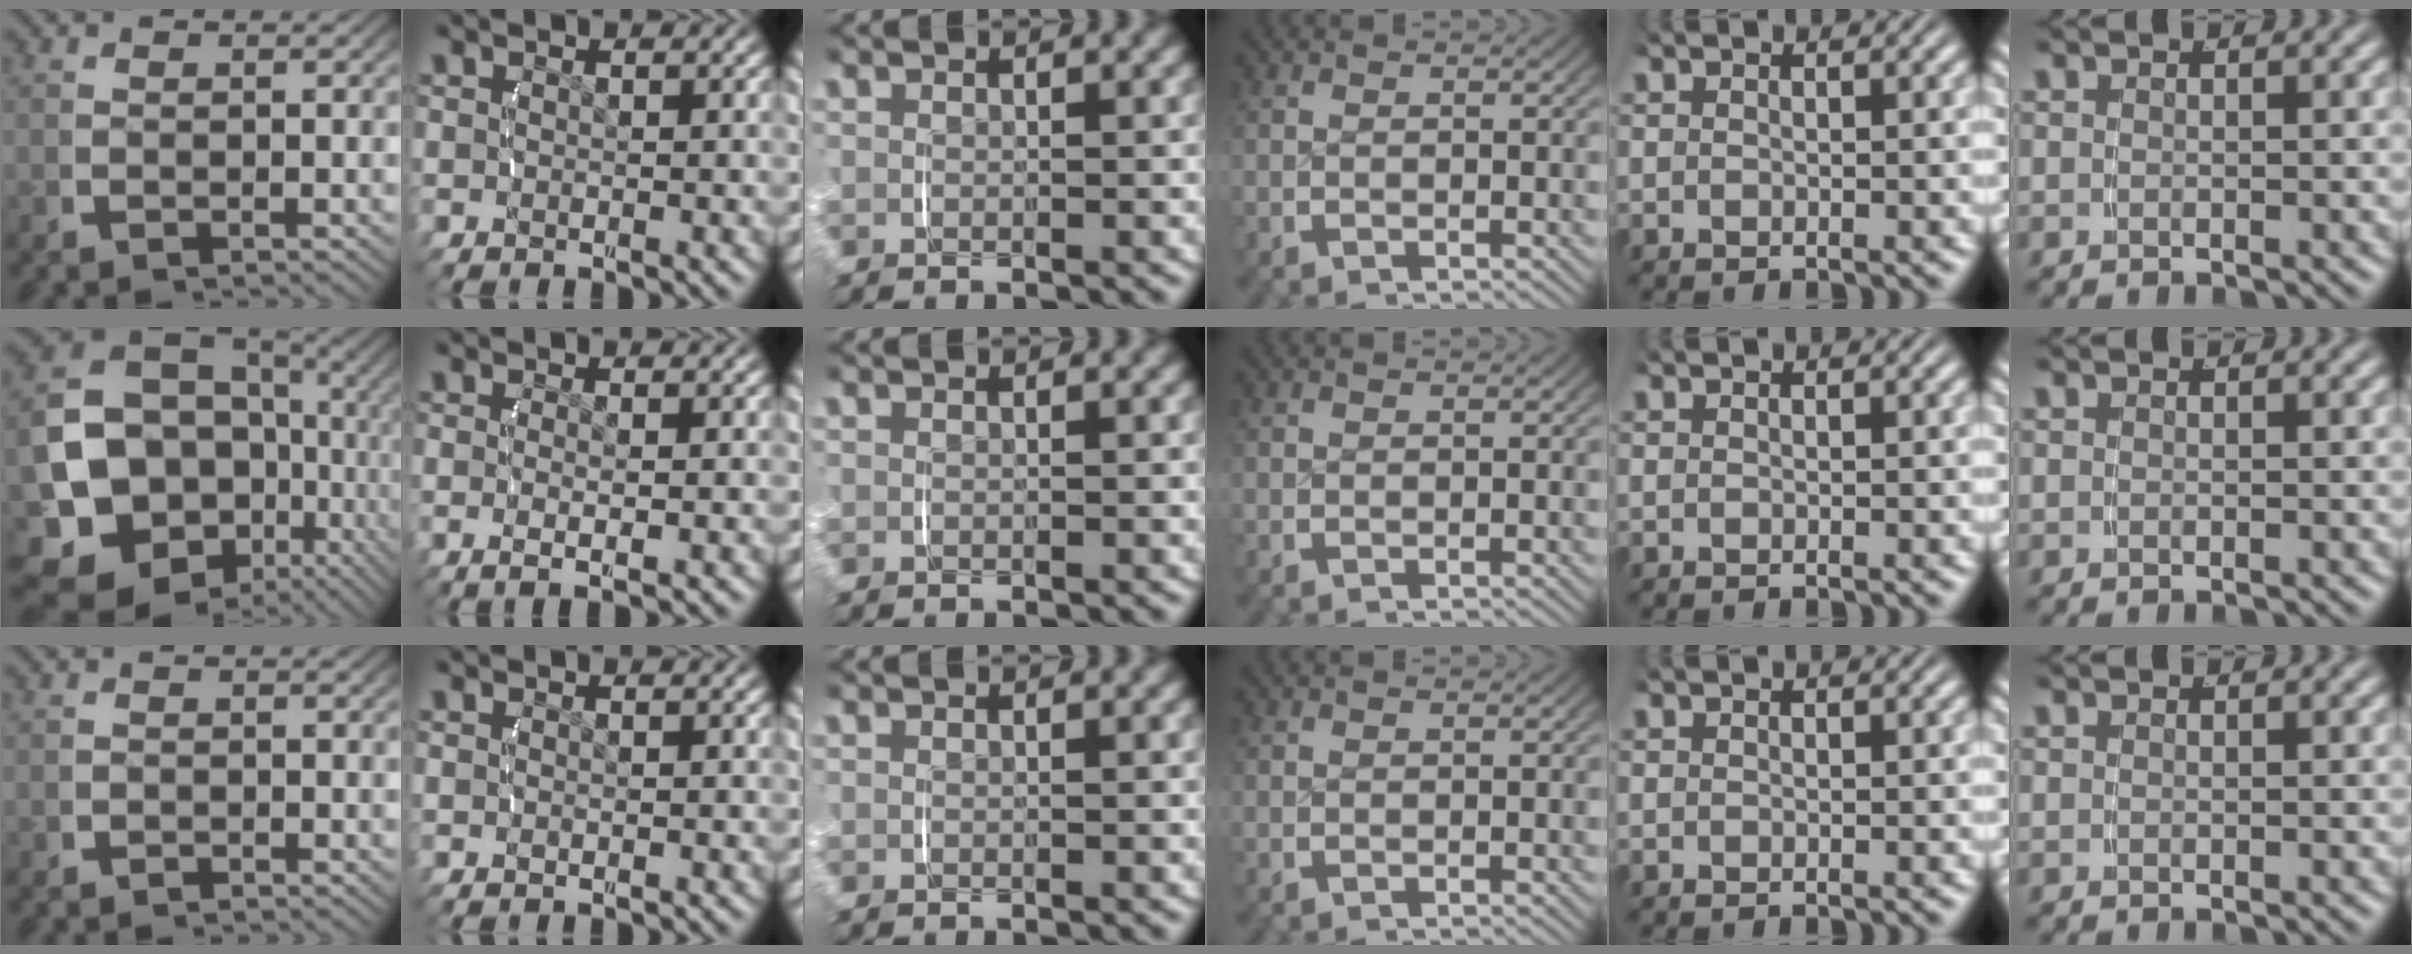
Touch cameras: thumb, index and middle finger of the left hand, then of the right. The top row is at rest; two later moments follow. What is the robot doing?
{"motion": "lift_and_place", "object": "napkin"}